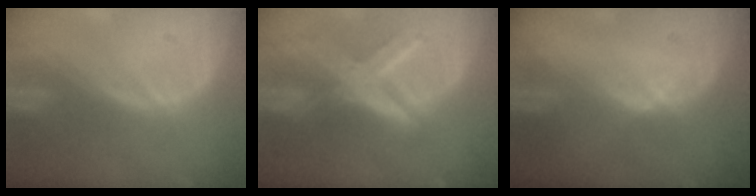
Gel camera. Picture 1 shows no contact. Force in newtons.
{"total": 8.4, "press": 7.2, "slide": 4.4}
{"total": 1.4, "press": 1.2, "slide": 0.7}